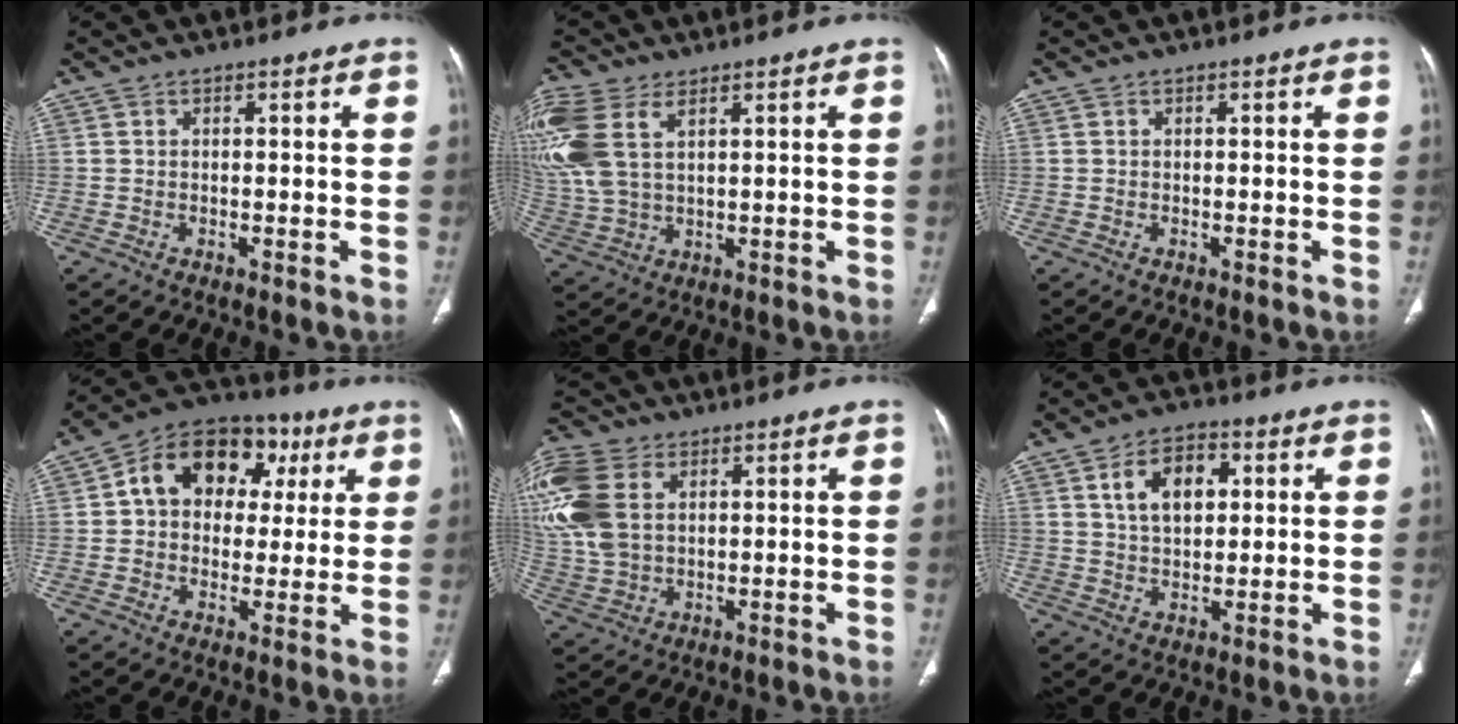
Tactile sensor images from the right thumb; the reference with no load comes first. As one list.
[{"total": 14.4, "force": [5.7, 8.0, 10.5], "torque": [-0.273, 0.002, 0.121]}, {"total": 0.0}, {"total": 16.7, "force": [4.4, 12.6, 10.1], "torque": [-0.105, 0.023, 0.059]}, {"total": 15.5, "force": [4.8, 10.3, 10.6], "torque": [-0.256, 0.002, 0.098]}, {"total": 9.3, "force": [2.9, 5.8, 6.6], "torque": [-0.087, -0.002, 0.049]}]